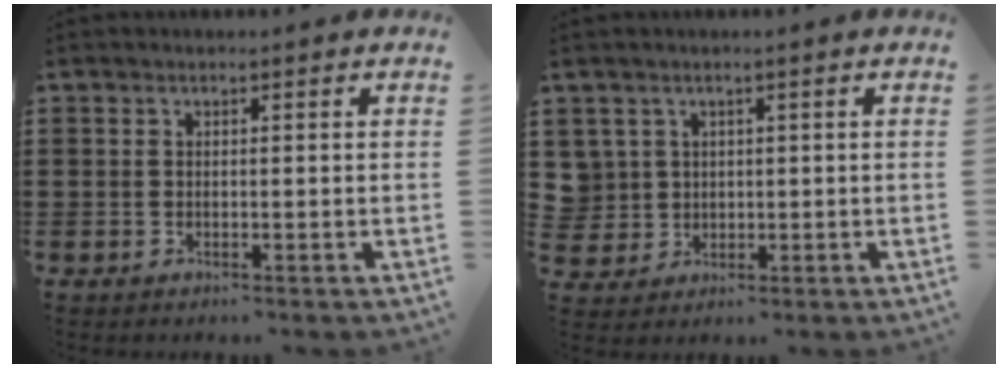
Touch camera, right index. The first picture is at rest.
{"total": 3.1, "force": [0.6, 3.0, 0.1], "torque": [-0.028, 0.007, 0.009]}